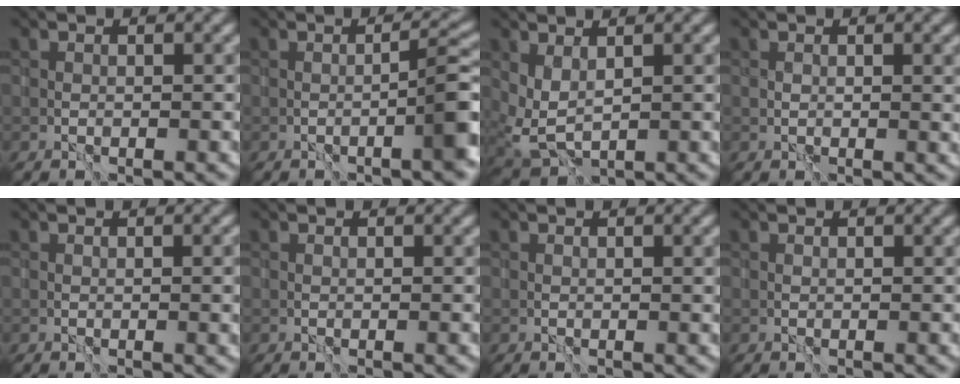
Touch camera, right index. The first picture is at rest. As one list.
[{"total": 3.3, "force": [-1.0, 0.1, 3.1], "torque": [-0.041, 0.014, -0.020]}, {"total": 3.2, "force": [1.3, 1.8, 2.3], "torque": [-0.062, -0.005, 0.029]}, {"total": 1.2, "force": [0.8, 0.3, 0.8], "torque": [-0.010, -0.005, 0.019]}, {"total": 2.1, "force": [0.2, 0.6, 2.0], "torque": [-0.027, -0.005, 0.009]}, {"total": 0.0}, {"total": 1.1, "force": [0.3, 0.3, 1.0], "torque": [-0.015, -0.003, 0.008]}, {"total": 0.0}]